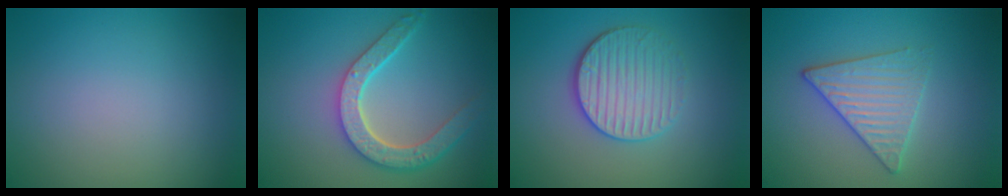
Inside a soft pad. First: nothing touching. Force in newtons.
{"total": 4.8, "press": 3.9, "slide": 2.8}
{"total": 3.6, "press": 3.3, "slide": 1.4}
{"total": 3.2, "press": 3.2, "slide": 0.6}